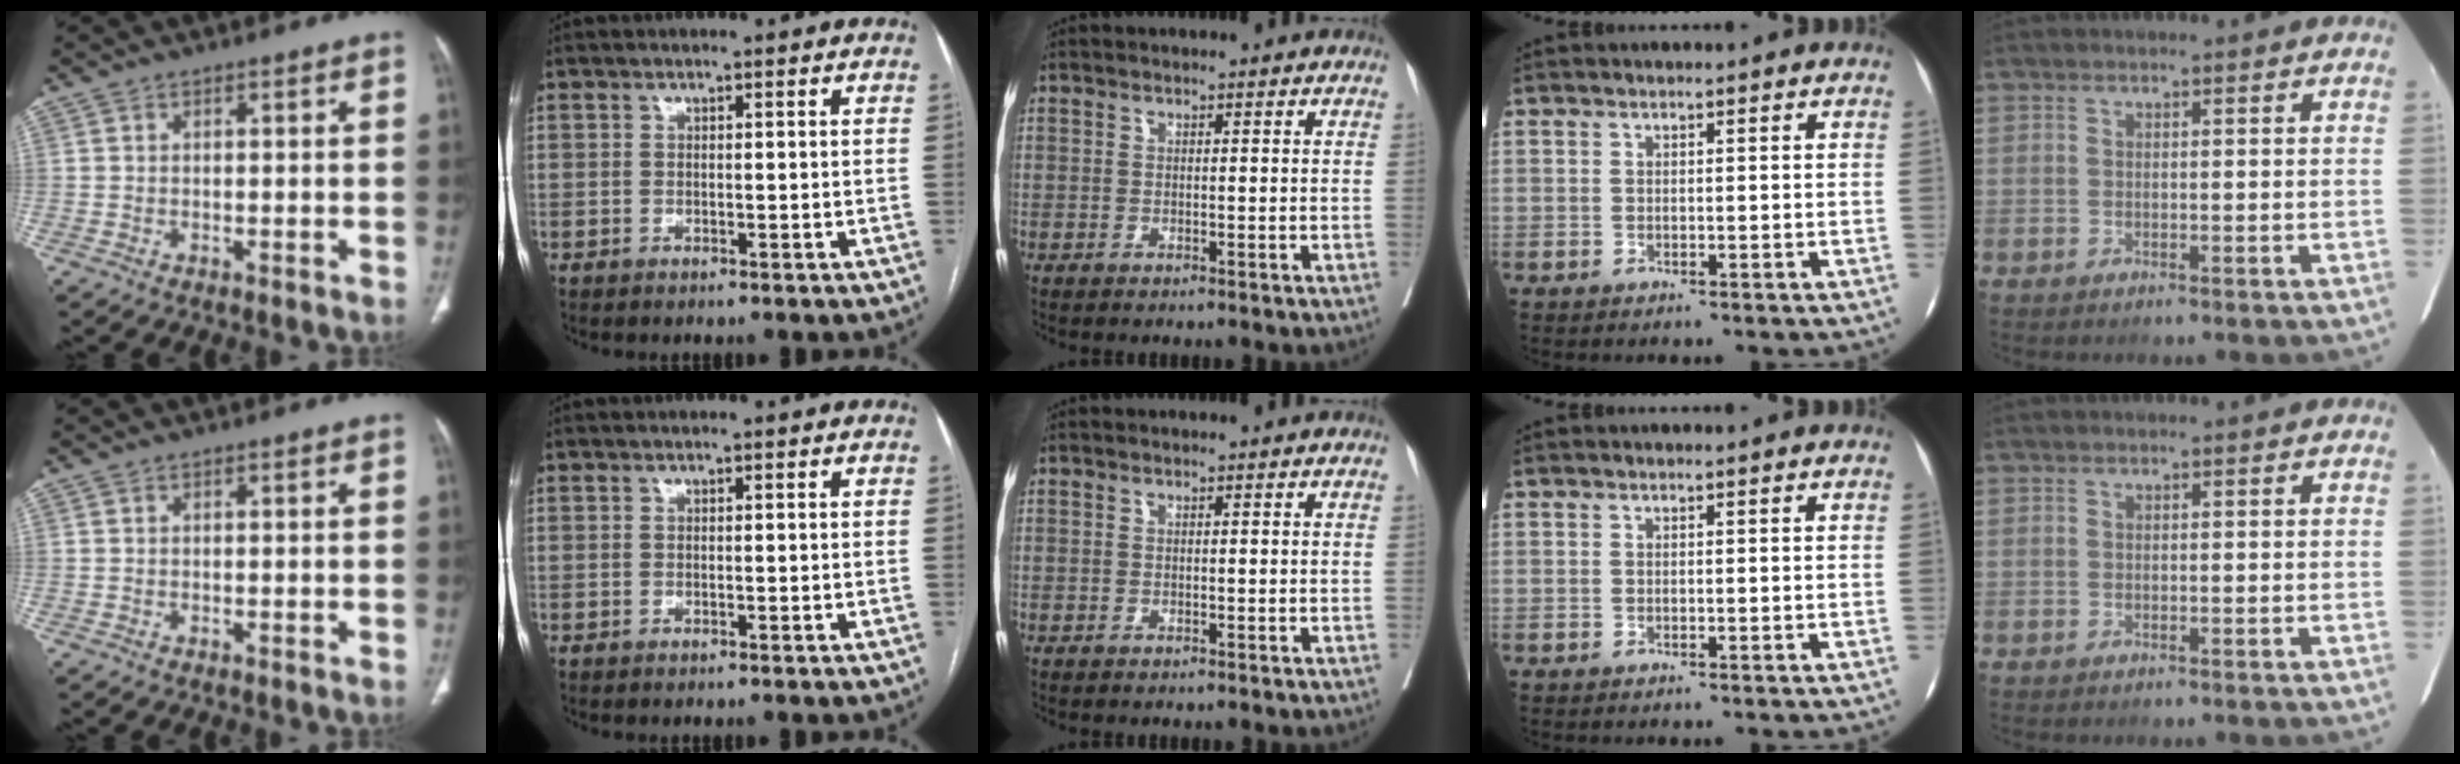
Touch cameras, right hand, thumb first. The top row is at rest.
{}